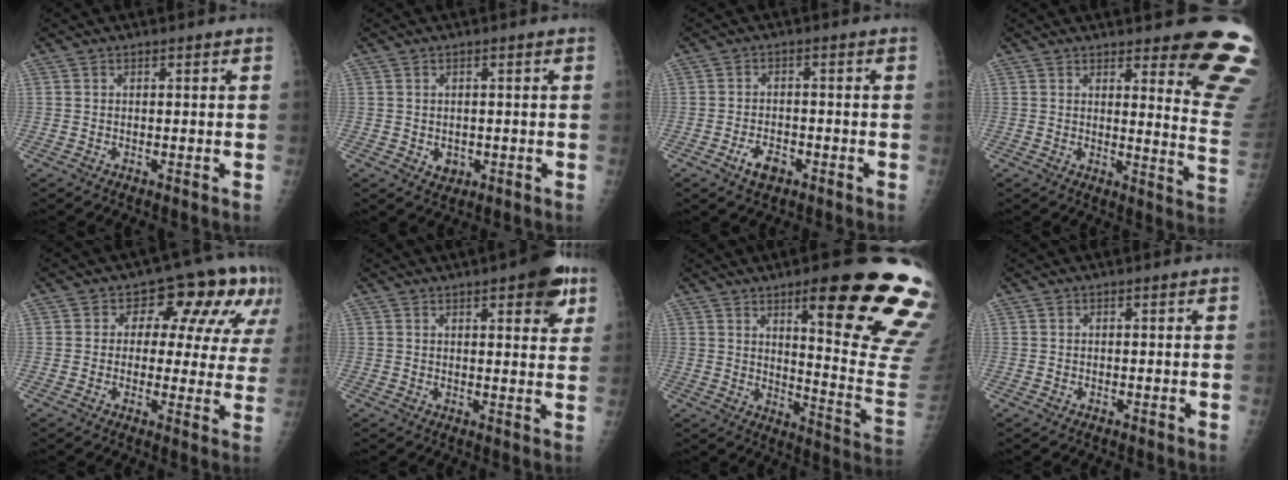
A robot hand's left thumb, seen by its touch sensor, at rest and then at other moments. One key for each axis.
{"total": 2.5, "fx": -0.5, "fy": 2.1, "fz": 1.2, "tx": -0.008, "ty": 0.000, "tz": 0.002}
{"total": 4.3, "fx": -2.3, "fy": 2.5, "fz": 2.6, "tx": -0.040, "ty": 0.012, "tz": -0.040}
{"total": 13.5, "fx": 10.5, "fy": 2.4, "fz": 8.1, "tx": -0.063, "ty": -0.101, "tz": 0.111}
{"total": 12.8, "fx": 5.3, "fy": 7.7, "fz": 8.7, "tx": -0.049, "ty": 0.003, "tz": 0.056}
{"total": 8.9, "fx": 4.6, "fy": 3.0, "fz": 7.0, "tx": -0.063, "ty": -0.014, "tz": 0.051}
{"total": 24.2, "fx": 13.0, "fy": 4.4, "fz": 20.0, "tx": -0.203, "ty": -0.063, "tz": 0.186}
{"total": 0.0}